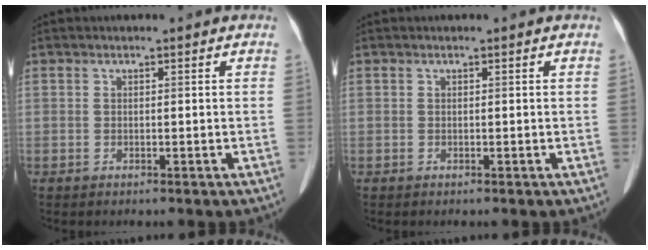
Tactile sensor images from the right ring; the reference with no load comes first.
{"total": 0.0}